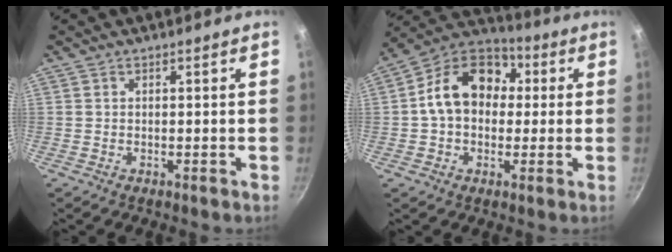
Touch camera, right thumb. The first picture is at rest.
{"total": 15.4, "force": [1.6, 11.7, 10.0], "torque": [-0.130, 0.036, 0.007]}